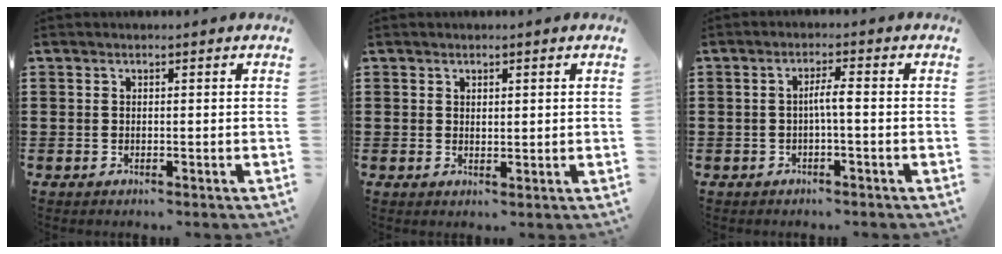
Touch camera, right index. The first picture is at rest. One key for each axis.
{"total": 0.8, "fx": 0.6, "fy": 0.4, "fz": 0.5, "tx": -0.009, "ty": 0.004, "tz": 0.011}
{"total": 2.6, "fx": -0.5, "fy": 0.1, "fz": 2.6, "tx": -0.049, "ty": 0.001, "tz": -0.013}